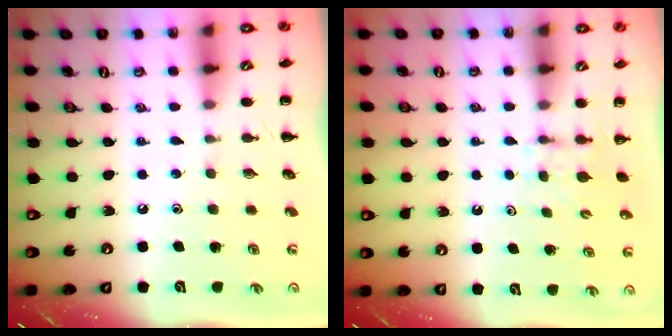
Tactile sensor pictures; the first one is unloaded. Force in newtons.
{"total": 3.5, "press": 3.2, "slide": 1.4}